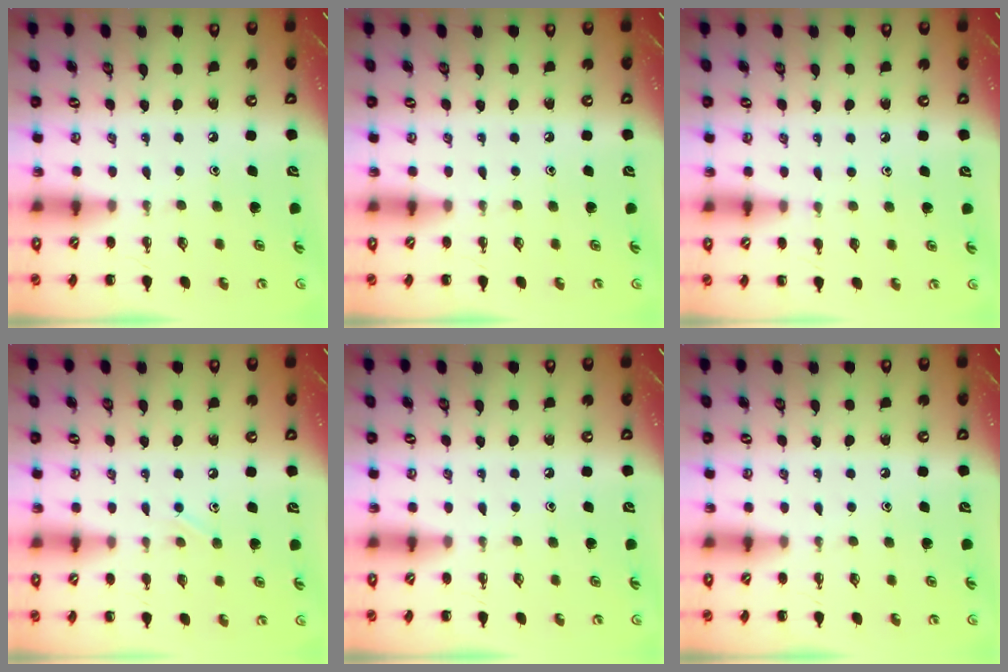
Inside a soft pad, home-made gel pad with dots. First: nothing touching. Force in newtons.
{"total": 0.0}
{"total": 2.6, "press": 2.4, "slide": 1.0}
{"total": 4.2, "press": 4.1, "slide": 1.1}
{"total": 0.0}
{"total": 0.0}